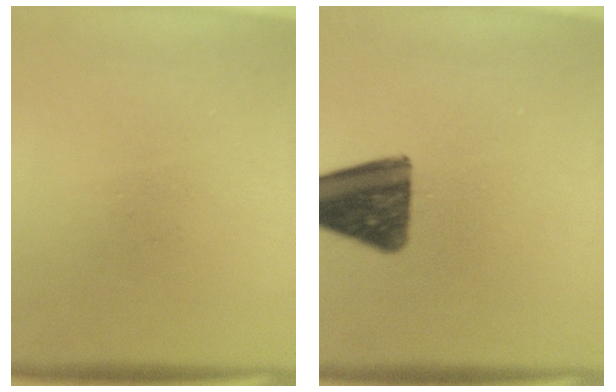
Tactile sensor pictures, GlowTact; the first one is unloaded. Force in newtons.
{"total": 13.0}